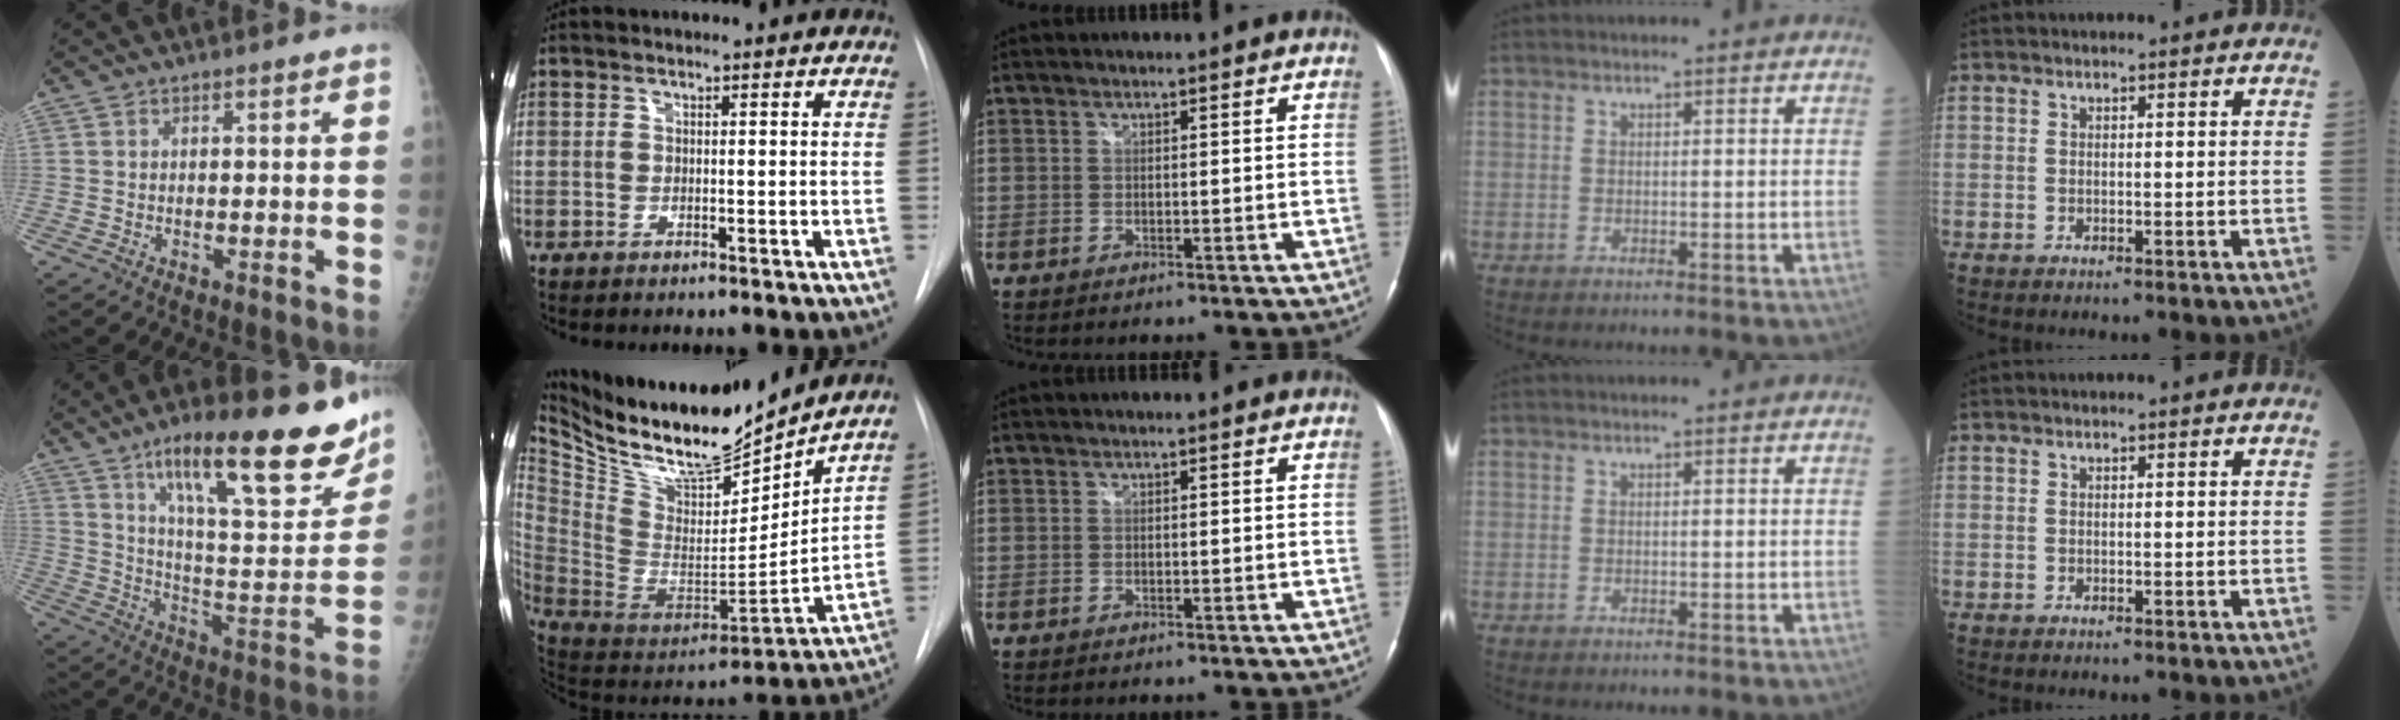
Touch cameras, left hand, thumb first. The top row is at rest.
{"thumb": {"total": 28.5, "force": [17.4, 7.7, 21.2], "torque": [-0.273, -0.057, 0.271]}, "index": {"total": 20.1, "force": [17.4, 4.1, 9.4], "torque": [-0.172, -0.035, 0.306]}}